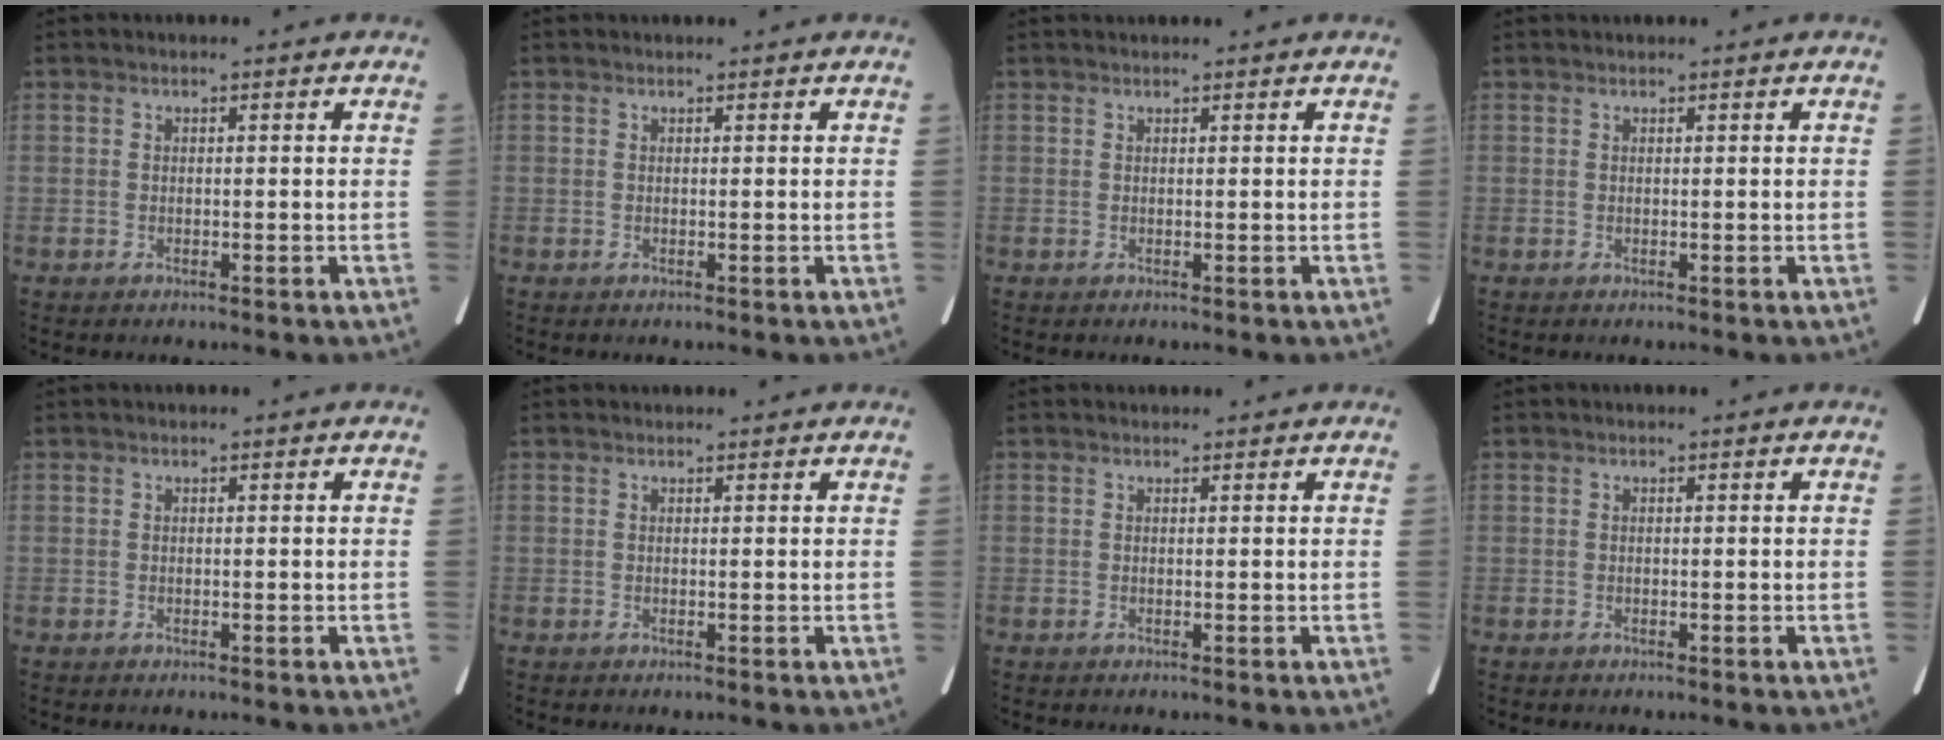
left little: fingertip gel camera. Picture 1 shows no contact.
{"total": 0.9, "force": [0.8, 0.1, 0.1], "torque": [-0.007, 0.014, 0.014]}
{"total": 1.8, "force": [1.7, 0.1, 0.5], "torque": [-0.006, 0.025, 0.029]}
{"total": 1.1, "force": [1.0, 0.0, 0.4], "torque": [-0.005, 0.021, 0.021]}
{"total": 0.0}
{"total": 1.4, "force": [1.3, 0.3, 0.1], "torque": [-0.008, 0.016, 0.019]}
{"total": 1.3, "force": [1.2, 0.3, 0.1], "torque": [-0.008, 0.015, 0.019]}
{"total": 0.0}